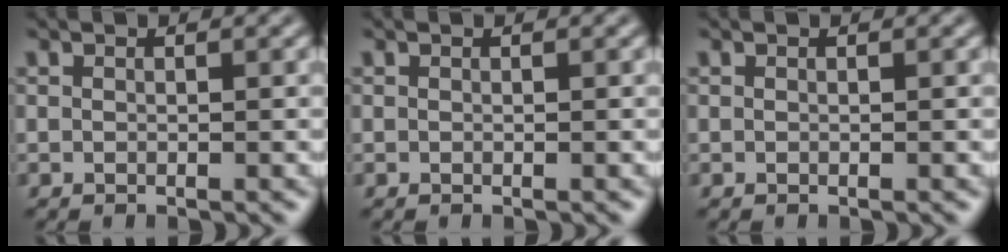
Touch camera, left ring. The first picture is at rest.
{"total": 0.0}
{"total": 0.0}